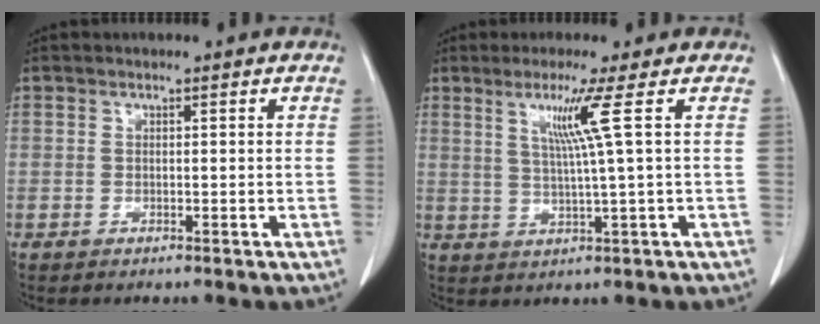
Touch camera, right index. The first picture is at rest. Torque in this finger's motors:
{"motor_torque": [0.53, 0.22, 0.19, 0.07]}